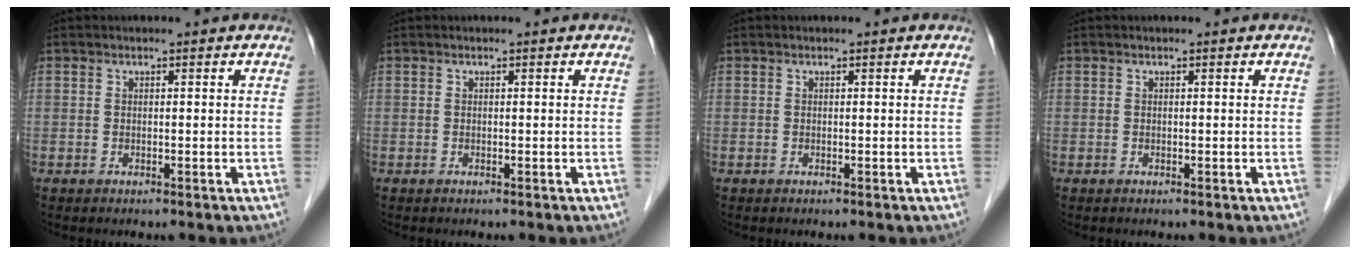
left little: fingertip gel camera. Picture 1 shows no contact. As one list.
[{"total": 0.0}, {"total": 0.0}, {"total": 0.0}]